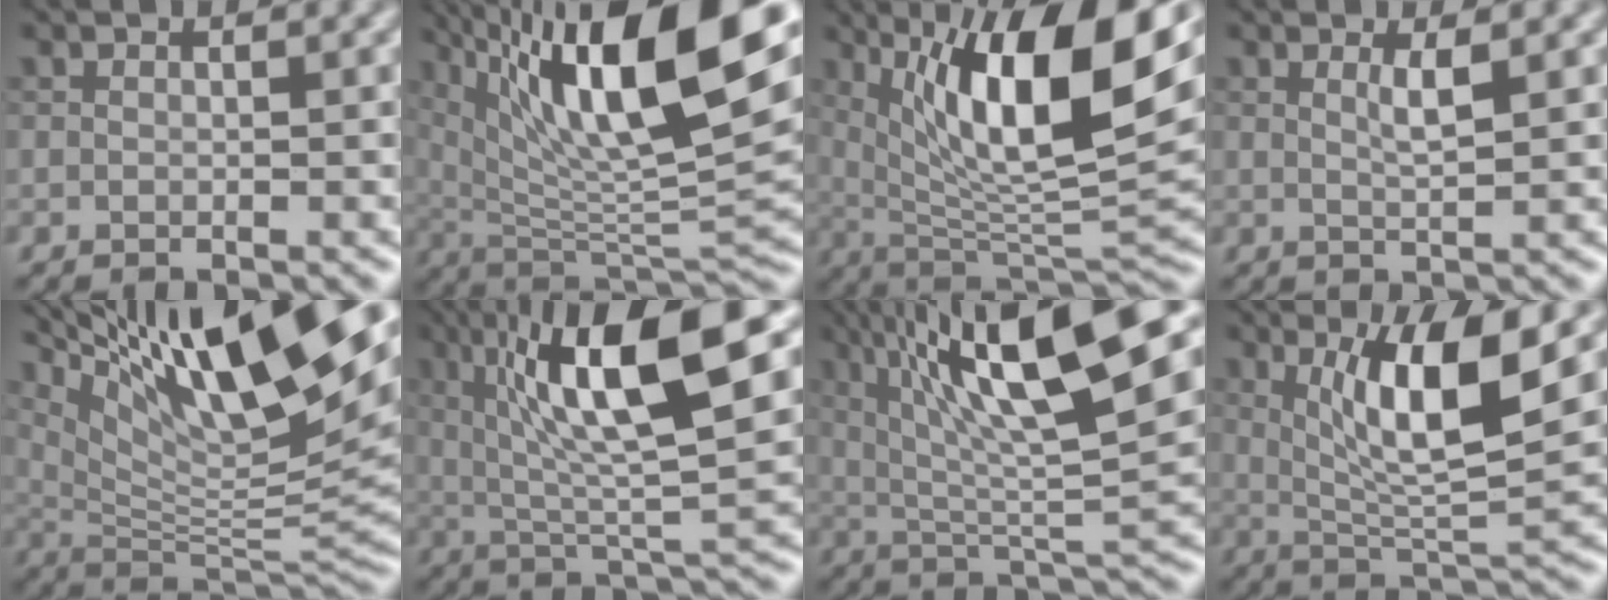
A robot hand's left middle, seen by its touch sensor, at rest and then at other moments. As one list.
[{"total": 16.1, "force": [7.3, 4.5, 13.6], "torque": [-0.232, 0.009, 0.131]}, {"total": 13.2, "force": [5.0, 3.7, 11.7], "torque": [-0.187, -0.004, 0.091]}, {"total": 1.6, "force": [0.7, 0.2, 1.4], "torque": [-0.028, -0.002, 0.010]}, {"total": 16.3, "force": [8.3, 4.1, 13.4], "torque": [-0.231, 0.012, 0.156]}, {"total": 12.9, "force": [4.4, 2.6, 11.9], "torque": [-0.189, 0.014, 0.075]}, {"total": 14.0, "force": [5.7, 2.8, 12.5], "torque": [-0.204, 0.016, 0.096]}, {"total": 8.1, "force": [2.7, 1.7, 7.5], "torque": [-0.127, -0.010, 0.053]}]